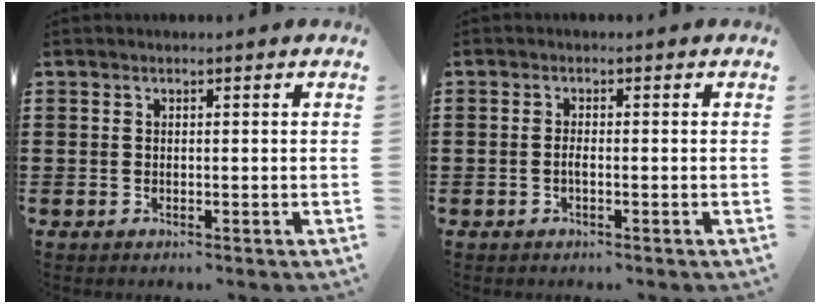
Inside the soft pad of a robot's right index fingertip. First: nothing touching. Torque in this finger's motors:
{"motor_torque": [2.14, 0.00, 0.15, 0.05]}